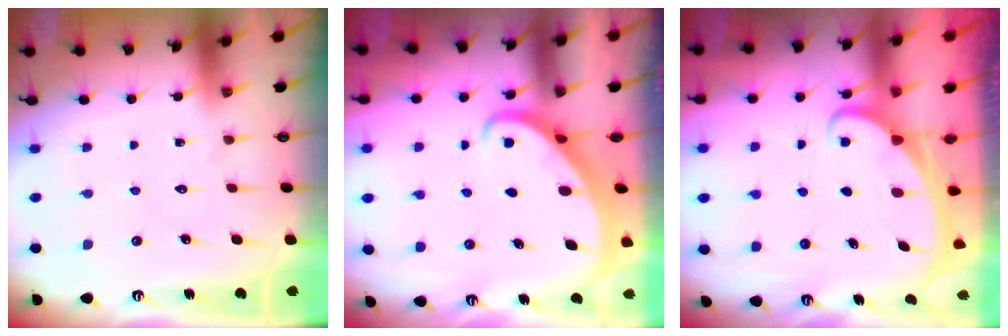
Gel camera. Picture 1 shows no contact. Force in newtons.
{"total": 2.5, "press": 2.5, "slide": 0.2}
{"total": 1.9, "press": 1.9, "slide": 0.1}